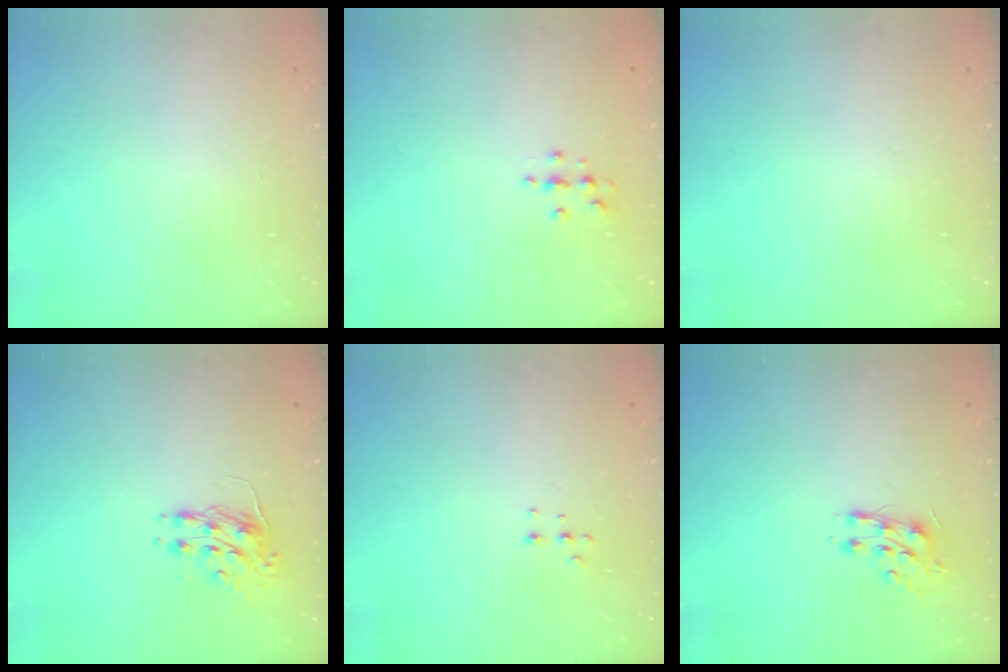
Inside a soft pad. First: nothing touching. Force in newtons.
{"total": 4.6, "press": 4.5, "slide": 0.6}
{"total": 0.0}
{"total": 8.5, "press": 8.4, "slide": 0.6}
{"total": 4.5, "press": 4.4, "slide": 0.7}
{"total": 8.4, "press": 8.4, "slide": 0.2}